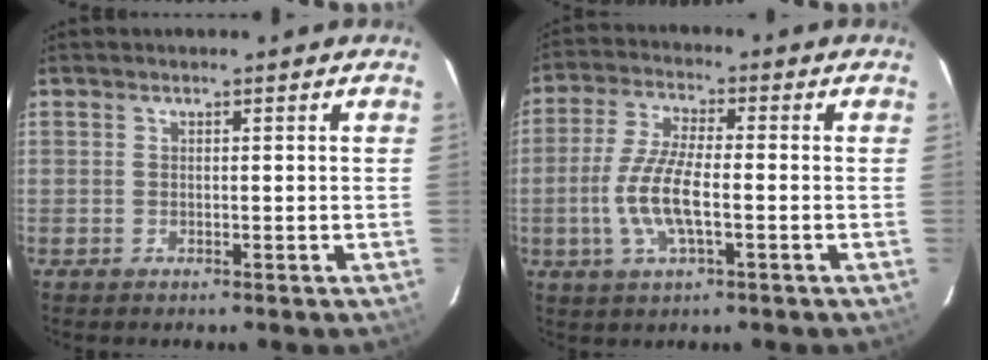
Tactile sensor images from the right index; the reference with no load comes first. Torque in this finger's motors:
{"motor_torque": [1.27, -0.48, 0.73, 0.21]}